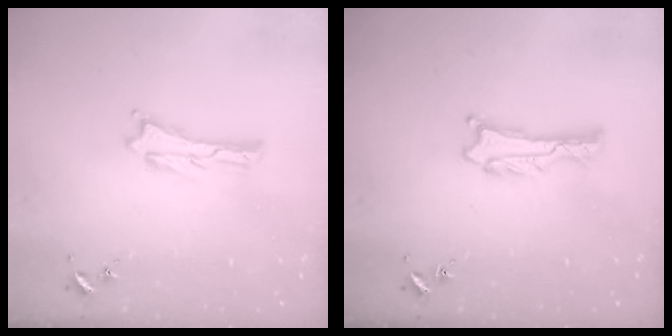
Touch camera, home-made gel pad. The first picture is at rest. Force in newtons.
{"total": 0.9, "press": 0.8, "slide": 0.1}